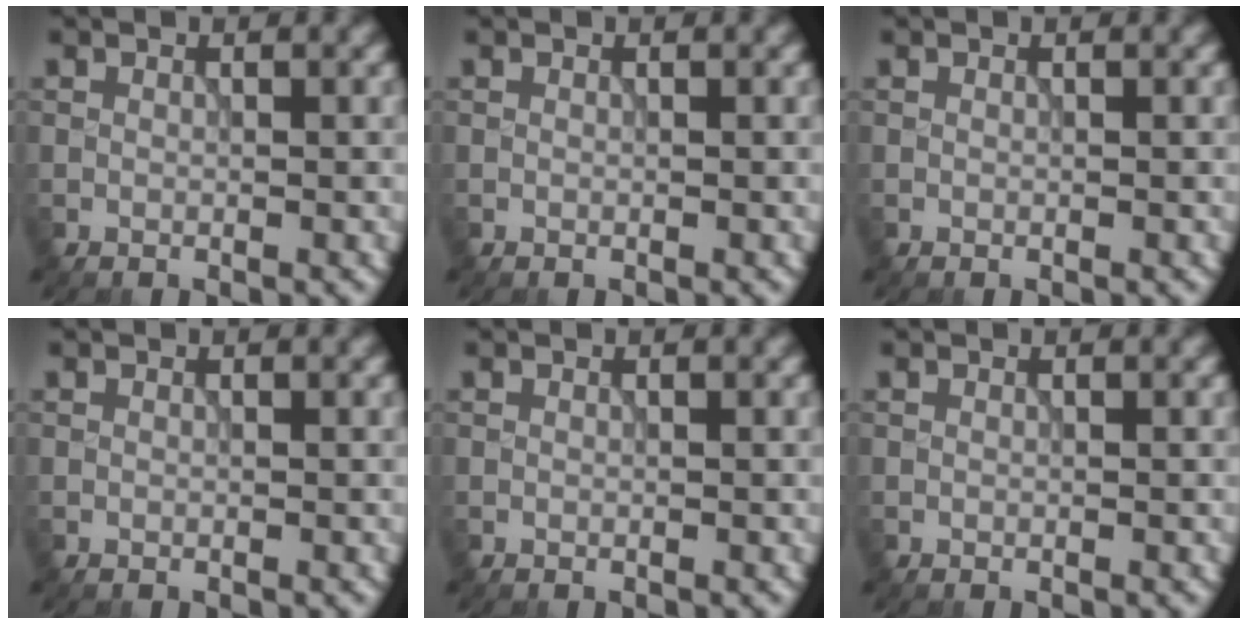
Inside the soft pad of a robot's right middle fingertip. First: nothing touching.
{"total": 0.0}
{"total": 0.0}
{"total": 0.0}
{"total": 0.0}
{"total": 0.0}